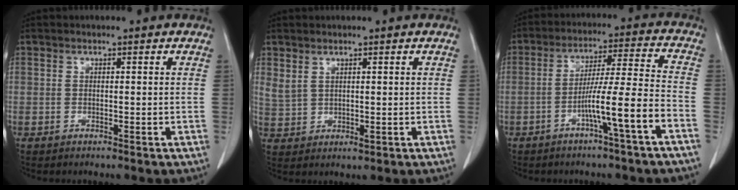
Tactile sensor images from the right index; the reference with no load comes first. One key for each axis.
{"total": 3.0, "fx": 1.7, "fy": 1.5, "fz": 2.0, "tx": -0.045, "ty": -0.006, "tz": 0.044}
{"total": 10.0, "fx": -4.6, "fy": -1.1, "fz": 8.8, "tx": -0.152, "ty": 0.012, "tz": -0.078}